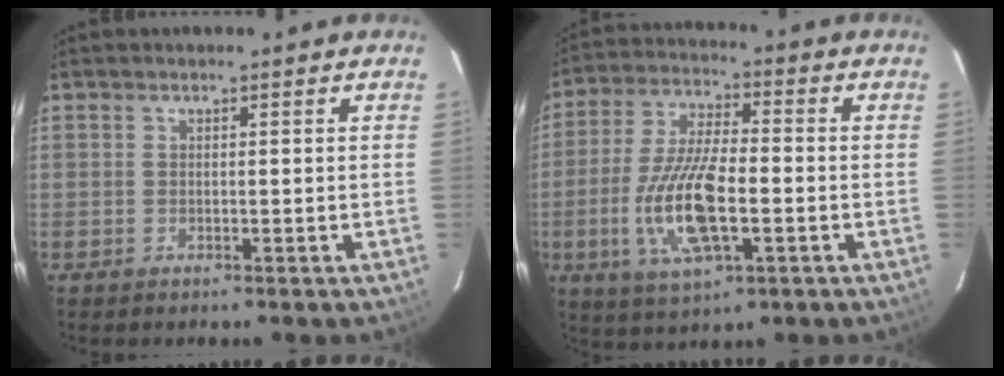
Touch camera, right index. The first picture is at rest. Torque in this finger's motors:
{"motor_torque": [1.62, -0.52, 0.75, 0.13]}